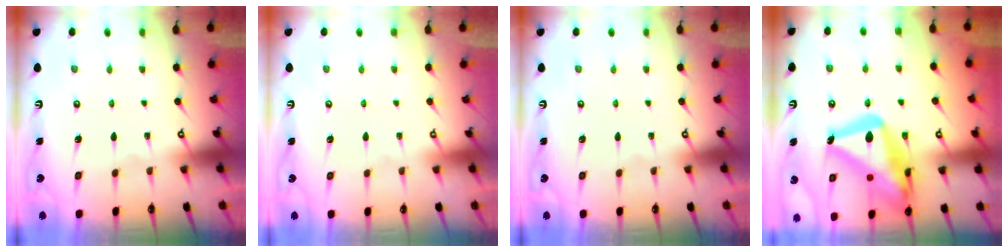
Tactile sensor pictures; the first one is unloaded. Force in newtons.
{"total": 4.0, "press": 4.0, "slide": 0.1}
{"total": 0.0}
{"total": 24.9, "press": 24.8, "slide": 2.1}